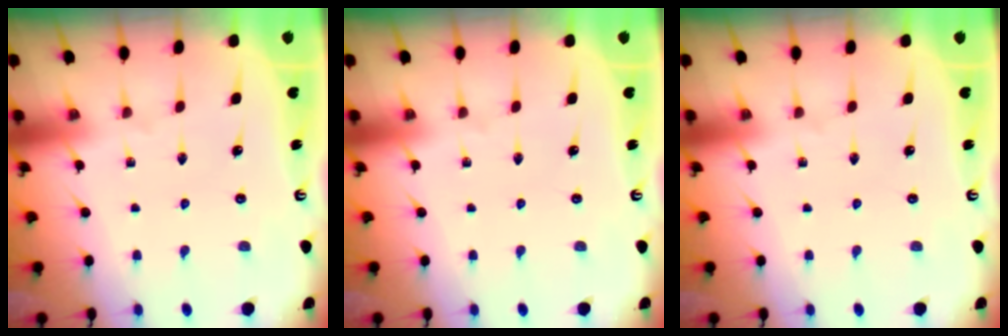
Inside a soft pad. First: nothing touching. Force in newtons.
{"total": 0.0}
{"total": 0.0}